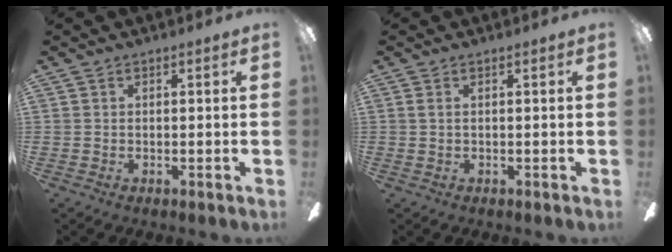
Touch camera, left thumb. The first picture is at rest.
{"total": 0.8, "force": [0.1, 0.2, 0.7], "torque": [-0.015, 0.001, 0.001]}